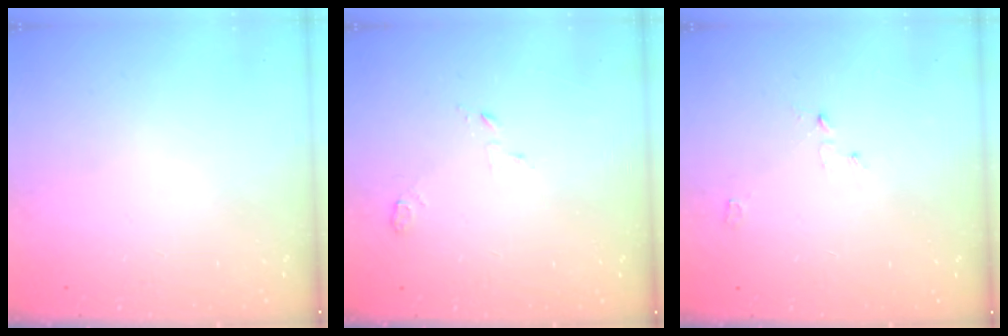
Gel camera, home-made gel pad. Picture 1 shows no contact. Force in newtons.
{"total": 2.8, "press": 2.8, "slide": 0.3}
{"total": 2.9, "press": 2.8, "slide": 0.3}